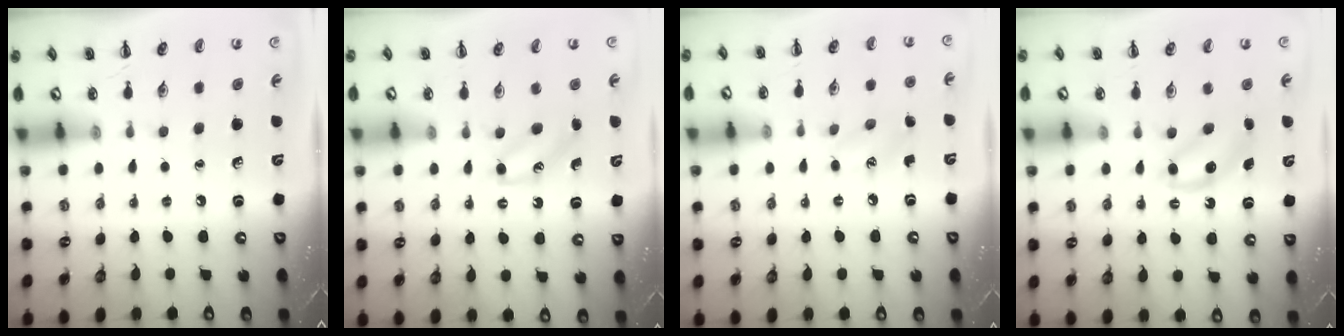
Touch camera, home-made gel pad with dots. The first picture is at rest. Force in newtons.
{"total": 4.5, "press": 4.3, "slide": 1.5}
{"total": 6.7, "press": 6.4, "slide": 1.8}
{"total": 5.0, "press": 4.8, "slide": 1.4}